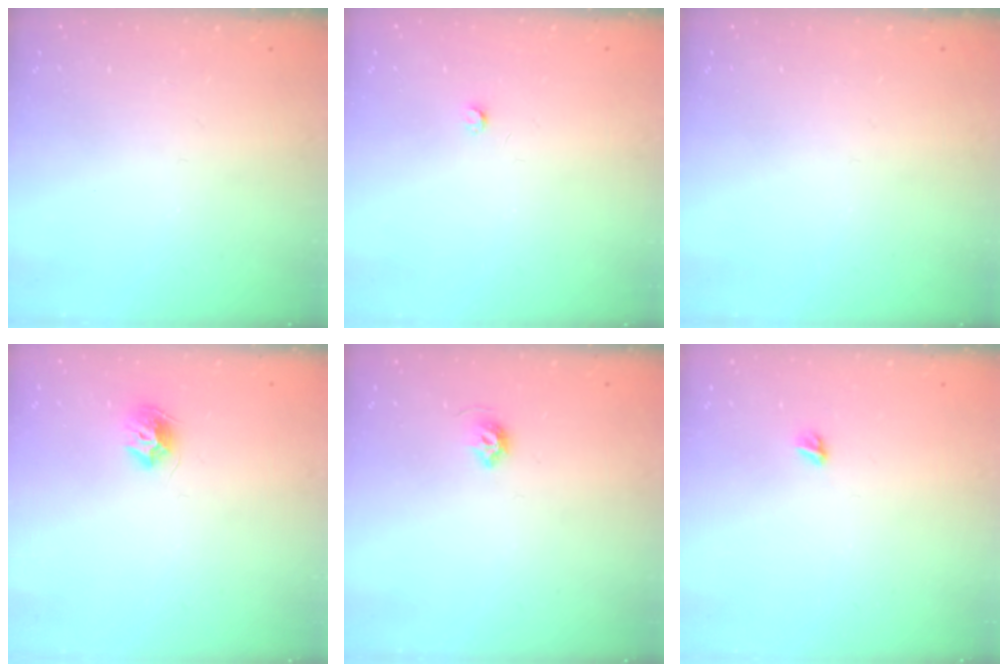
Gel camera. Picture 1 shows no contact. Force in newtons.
{"total": 2.5, "press": 2.5, "slide": 0.4}
{"total": 0.0}
{"total": 8.1, "press": 8.1, "slide": 0.1}
{"total": 5.7, "press": 5.7, "slide": 0.7}
{"total": 4.2, "press": 4.2, "slide": 0.5}